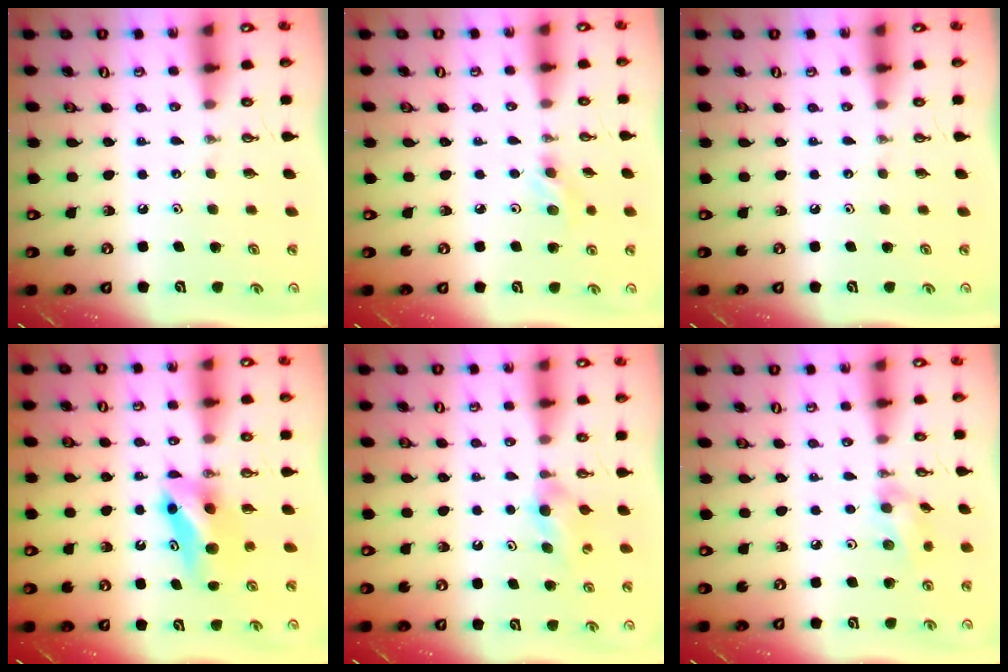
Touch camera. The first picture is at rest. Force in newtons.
{"total": 6.4, "press": 6.3, "slide": 0.8}
{"total": 0.0}
{"total": 8.1, "press": 7.6, "slide": 2.9}
{"total": 5.2, "press": 5.1, "slide": 0.9}
{"total": 8.2, "press": 7.8, "slide": 2.6}